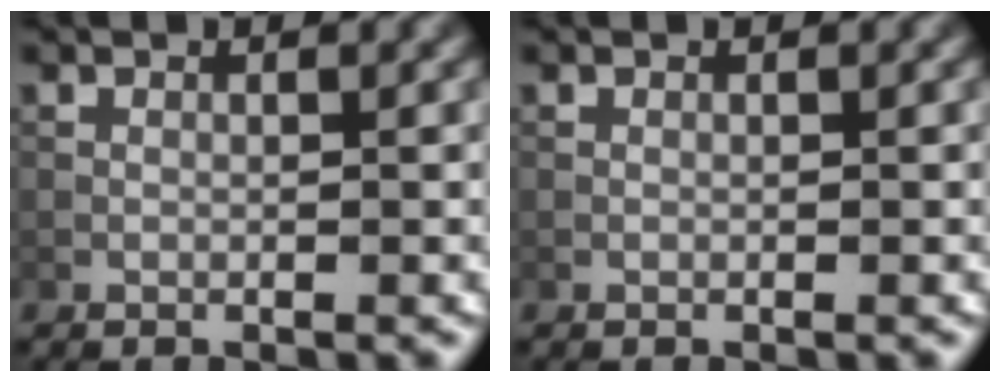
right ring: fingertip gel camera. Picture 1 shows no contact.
{"total": 0.0}